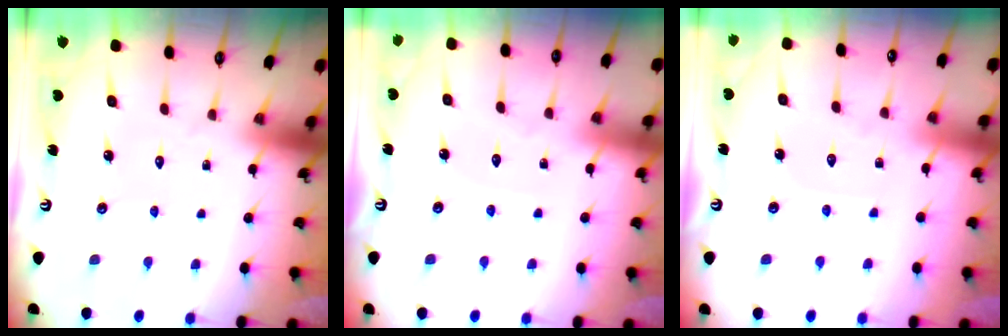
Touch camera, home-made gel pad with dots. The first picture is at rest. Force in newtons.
{"total": 2.2, "press": 2.2, "slide": 0.3}
{"total": 2.0, "press": 2.0, "slide": 0.3}